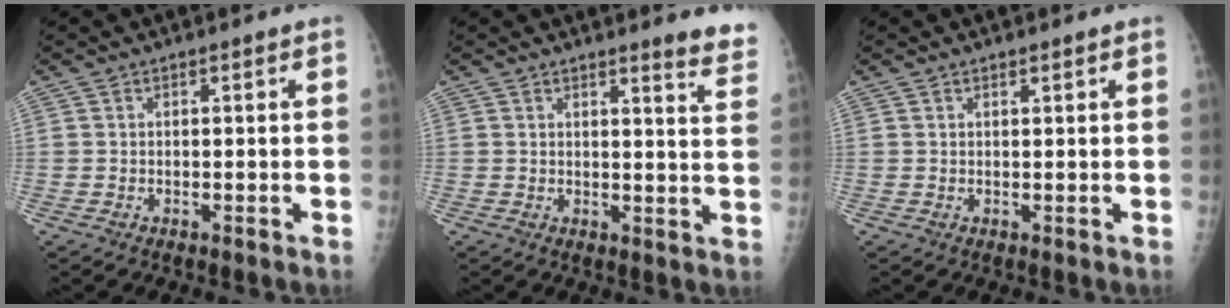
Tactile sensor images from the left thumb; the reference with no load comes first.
{"total": 6.3, "force": [5.5, 0.4, 3.0], "torque": [-0.020, -0.040, 0.045]}
{"total": 0.6, "force": [0.5, 0.1, 0.2], "torque": [-0.006, -0.003, 0.009]}